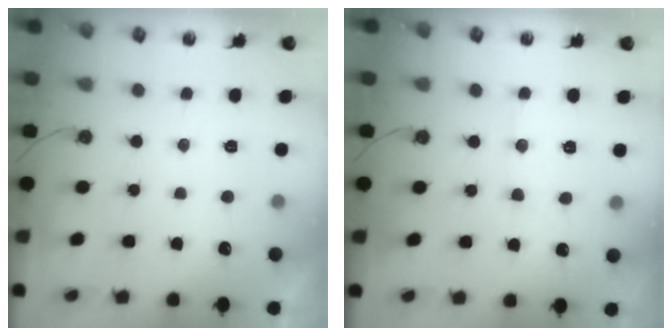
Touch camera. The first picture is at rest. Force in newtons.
{"total": 6.4, "press": 6.4, "slide": 0.5}